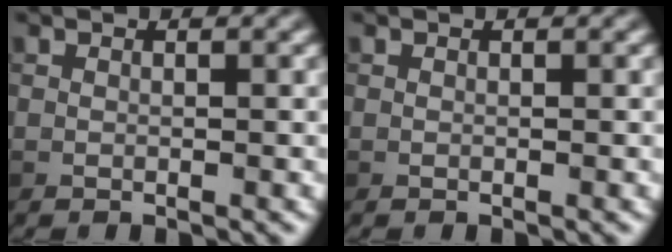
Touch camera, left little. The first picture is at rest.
{"total": 0.0}